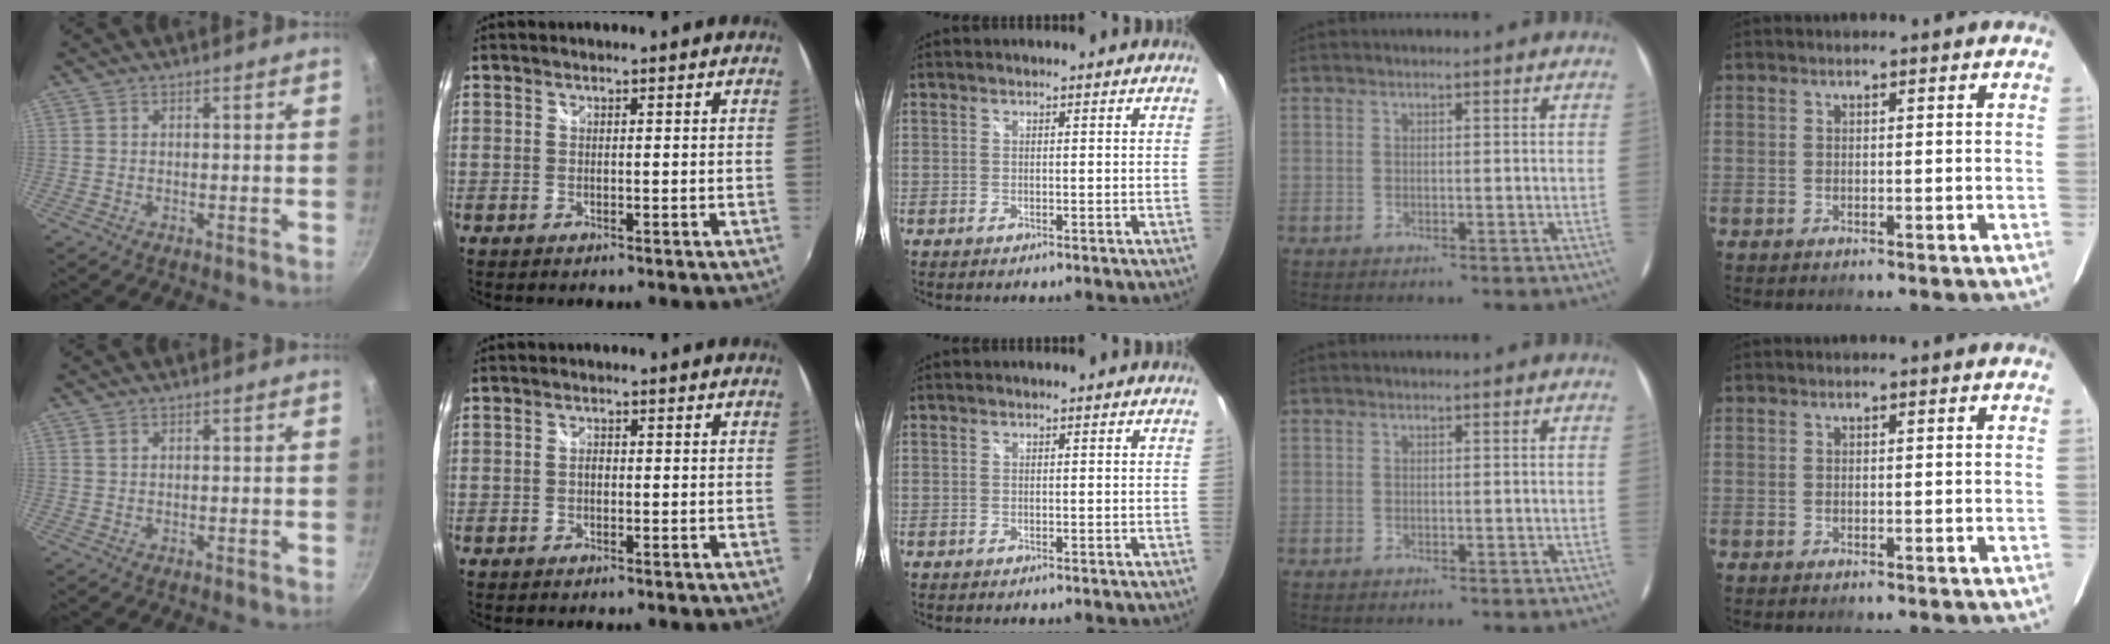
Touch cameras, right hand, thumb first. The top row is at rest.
{"thumb": {"total": 0.5, "force": [0.3, 0.3, 0.3], "torque": [-0.006, -0.001, 0.007]}, "index": {"total": 1.0, "force": [-0.2, 0.7, 0.7], "torque": [-0.011, 0.004, -0.005]}}